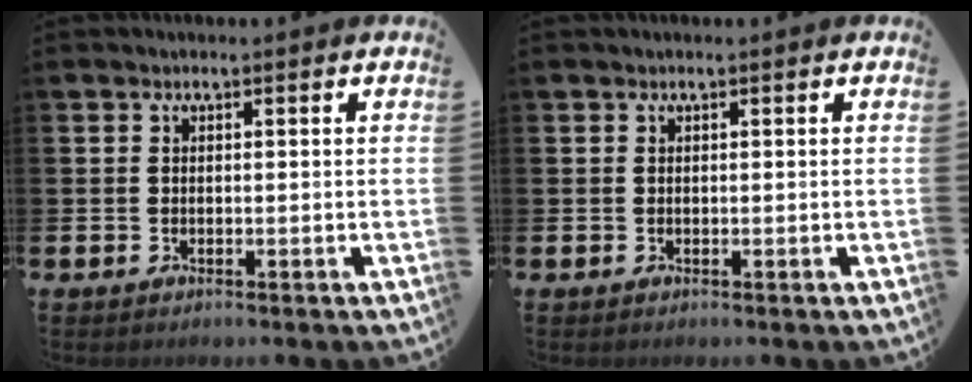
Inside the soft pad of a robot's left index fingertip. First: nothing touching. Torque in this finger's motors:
{"motor_torque": [0.09, -0.02, 0.13, 0.04]}